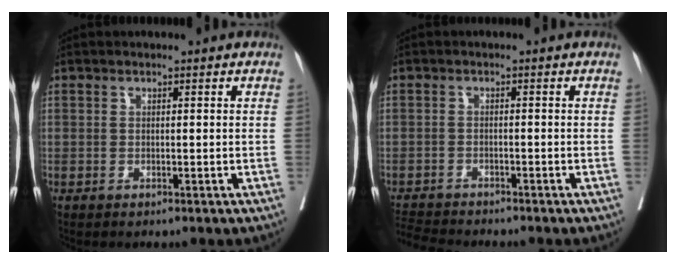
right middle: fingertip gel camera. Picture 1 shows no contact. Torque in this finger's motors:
{"motor_torque": [0.32, -0.38, 0.01, 0.00]}